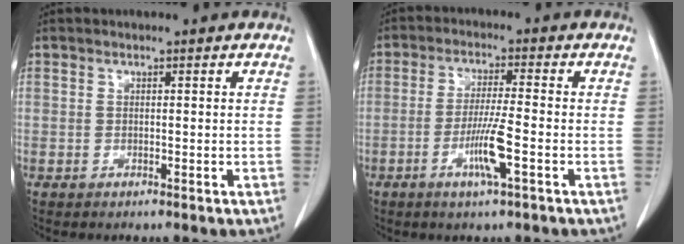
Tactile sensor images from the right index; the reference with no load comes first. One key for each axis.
{"total": 6.5, "fx": -2.5, "fy": -0.2, "fz": 6.0, "tx": -0.115, "ty": -0.010, "tz": -0.047}